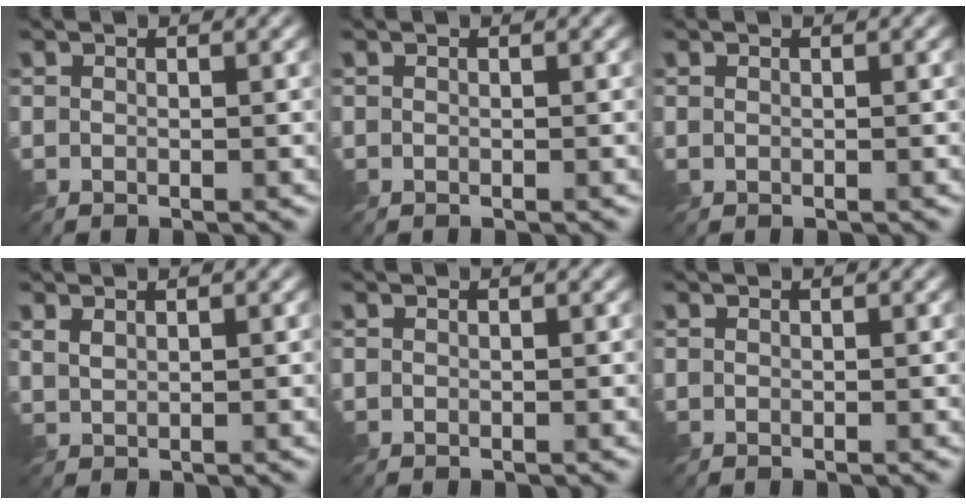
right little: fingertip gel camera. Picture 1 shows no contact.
{"total": 0.0}
{"total": 0.0}
{"total": 1.1, "force": [0.9, 0.4, 0.6], "torque": [-0.019, -0.001, 0.021]}
{"total": 0.0}
{"total": 0.0}